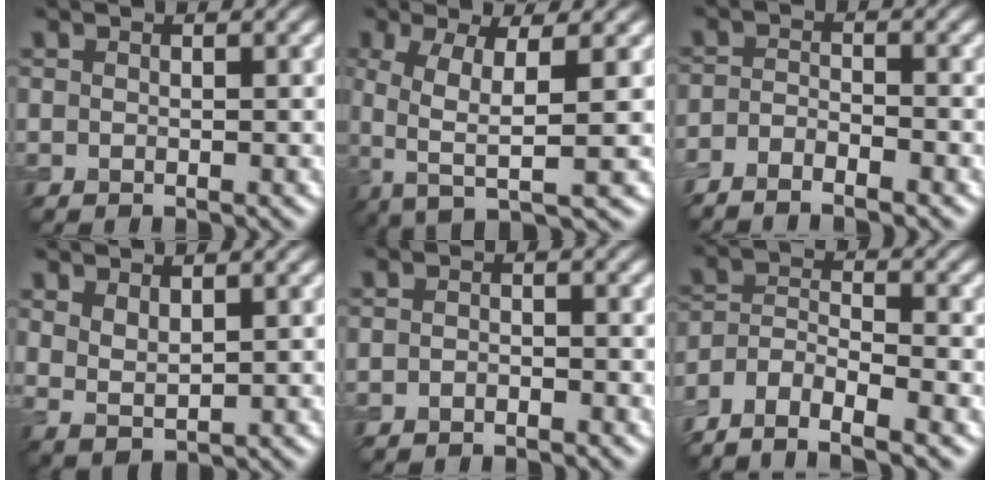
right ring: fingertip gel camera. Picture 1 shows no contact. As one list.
[{"total": 6.2, "force": [-0.7, 2.0, 5.8], "torque": [-0.110, -0.007, -0.016]}, {"total": 2.9, "force": [-2.3, 0.6, 1.5], "torque": [-0.034, -0.002, -0.049]}, {"total": 2.2, "force": [1.4, 0.8, 1.5], "torque": [-0.035, -0.009, 0.032]}, {"total": 0.9, "force": [-0.7, 0.4, 0.4], "torque": [-0.006, 0.000, -0.014]}, {"total": 6.8, "force": [-5.1, 2.5, 3.7], "torque": [-0.066, -0.005, -0.102]}]